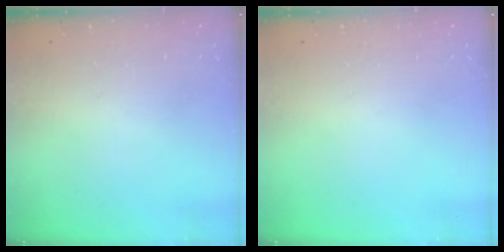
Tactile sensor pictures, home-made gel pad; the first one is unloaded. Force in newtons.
{"total": 0.0}